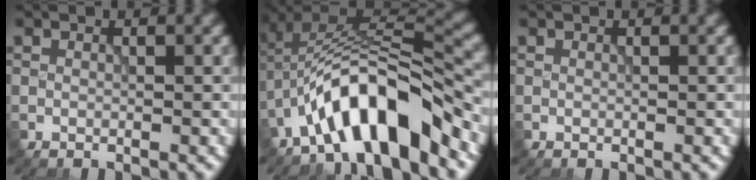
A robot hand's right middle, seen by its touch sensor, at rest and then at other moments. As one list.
[{"total": 10.5, "force": [-5.7, 3.6, 8.0], "torque": [-0.127, 0.017, -0.103]}, {"total": 0.0}]